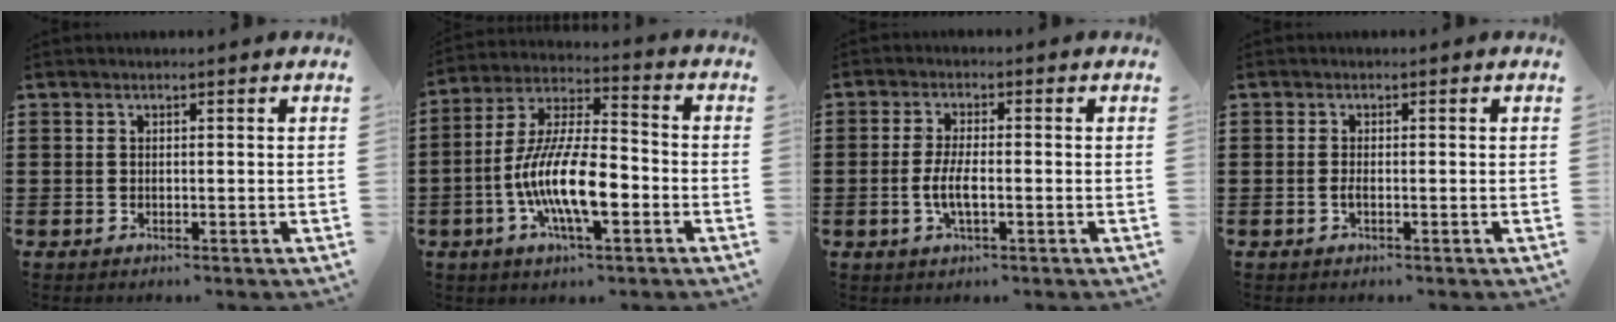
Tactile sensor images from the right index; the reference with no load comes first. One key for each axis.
{"total": 13.1, "fx": -4.4, "fy": 4.3, "fz": 11.6, "tx": -0.243, "ty": -0.002, "tz": -0.081}
{"total": 4.2, "fx": -1.1, "fy": 1.1, "fz": 3.9, "tx": -0.089, "ty": -0.004, "tz": -0.026}
{"total": 0.9, "fx": -0.4, "fy": 0.1, "fz": 0.8, "tx": -0.016, "ty": -0.003, "tz": -0.007}